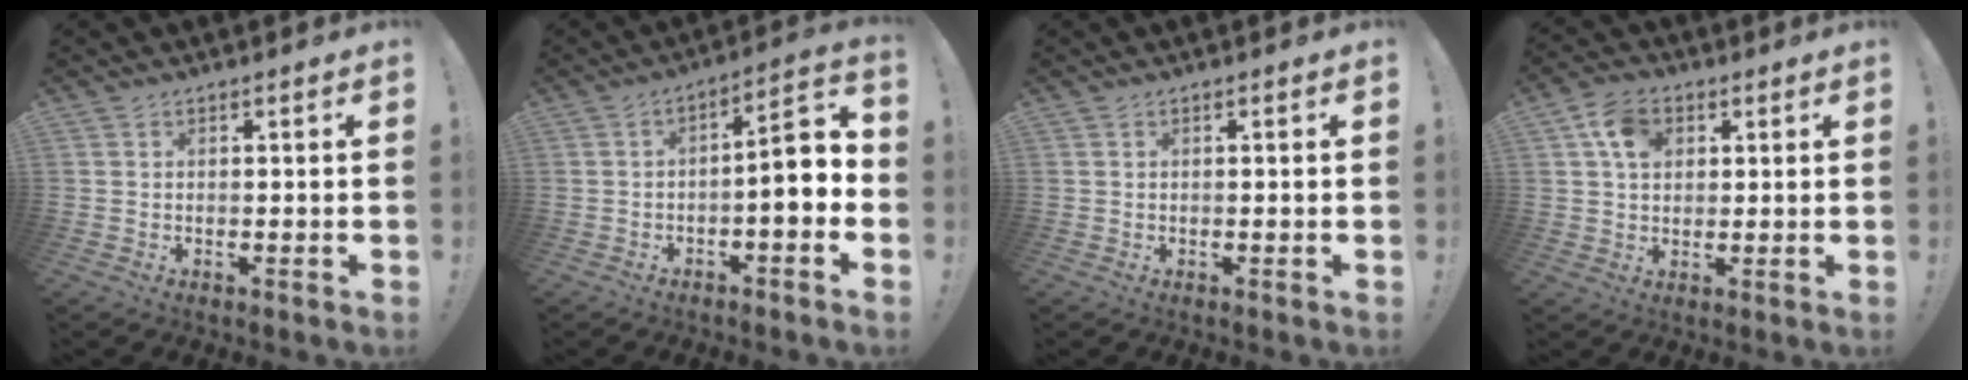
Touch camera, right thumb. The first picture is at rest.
{"total": 8.7, "force": [-1.7, 1.6, 8.3], "torque": [-0.127, 0.000, -0.034]}
{"total": 0.7, "force": [-0.2, -0.3, 0.7], "torque": [-0.011, -0.002, -0.005]}
{"total": 8.4, "force": [3.1, 6.5, 4.3], "torque": [-0.073, 0.002, 0.061]}